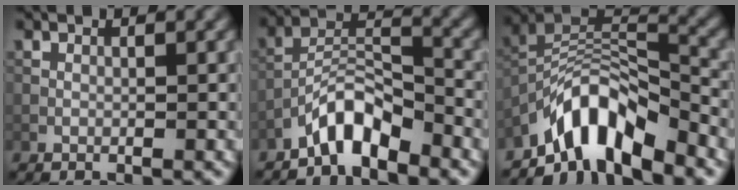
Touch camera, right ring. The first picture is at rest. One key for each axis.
{"total": 5.0, "fx": -3.8, "fy": 1.5, "fz": 2.9, "tx": -0.047, "ty": 0.016, "tz": -0.075}
{"total": 7.3, "fx": -5.5, "fy": 2.4, "fz": 4.1, "tx": -0.056, "ty": 0.003, "tz": -0.107}